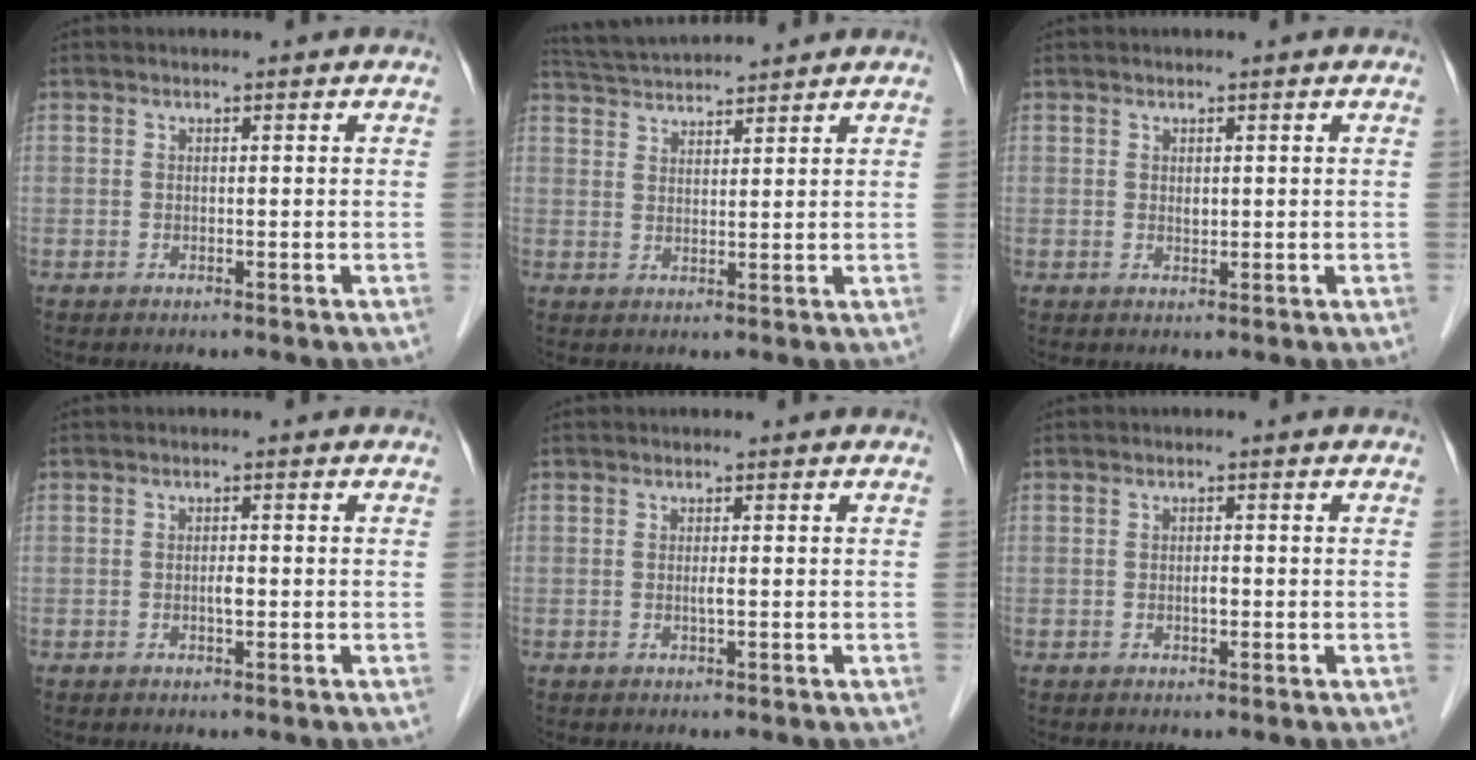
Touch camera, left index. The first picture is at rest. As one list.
[{"total": 7.1, "force": [7.0, -0.2, 1.6], "torque": [-0.039, 0.032, 0.122]}, {"total": 0.7, "force": [0.1, 0.5, 0.6], "torque": [-0.012, -0.003, 0.004]}, {"total": 1.1, "force": [-0.4, 0.3, 1.0], "torque": [-0.020, -0.002, -0.008]}, {"total": 0.7, "force": [-0.2, -0.1, 0.6], "torque": [-0.016, -0.004, -0.006]}, {"total": 0.9, "force": [-0.4, 0.4, 0.7], "torque": [-0.016, -0.001, -0.008]}]